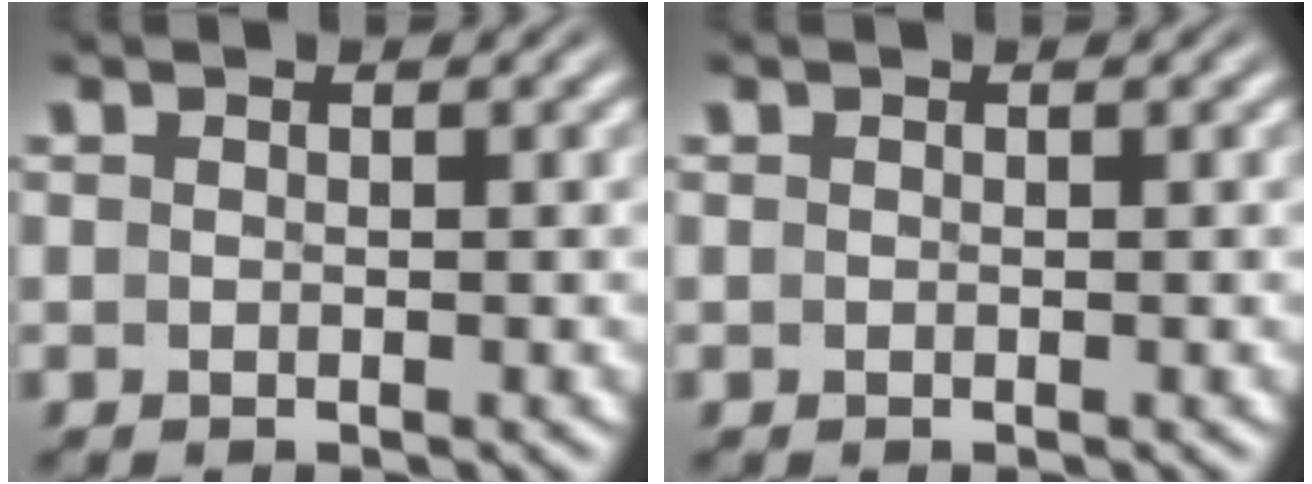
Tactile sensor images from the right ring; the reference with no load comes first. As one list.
[{"total": 0.0}]